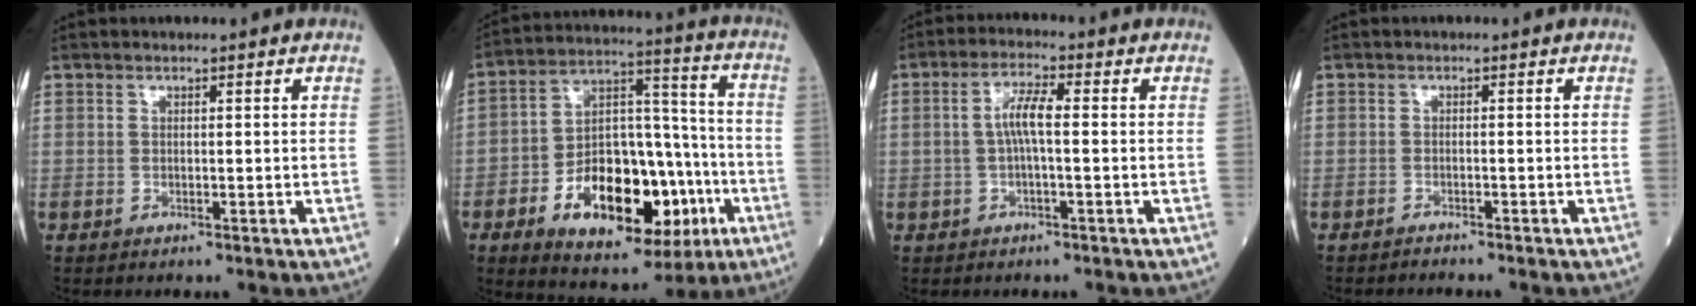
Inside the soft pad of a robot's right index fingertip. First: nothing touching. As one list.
[{"total": 20.0, "force": [-7.3, 9.6, 16.0], "torque": [-0.265, 0.020, -0.103]}, {"total": 4.6, "force": [0.1, 0.8, 4.5], "torque": [-0.094, 0.012, 0.003]}, {"total": 0.9, "force": [-0.9, -0.1, -0.1], "torque": [-0.002, -0.003, -0.012]}]